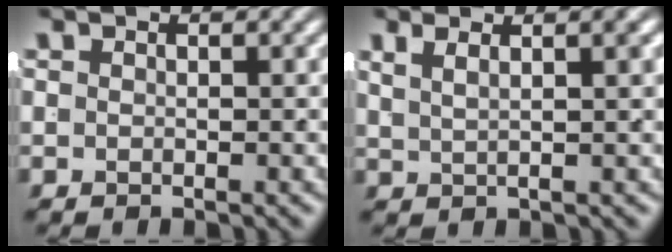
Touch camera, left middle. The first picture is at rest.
{"total": 2.7, "force": [1.5, -0.3, 2.1], "torque": [-0.020, 0.007, 0.035]}